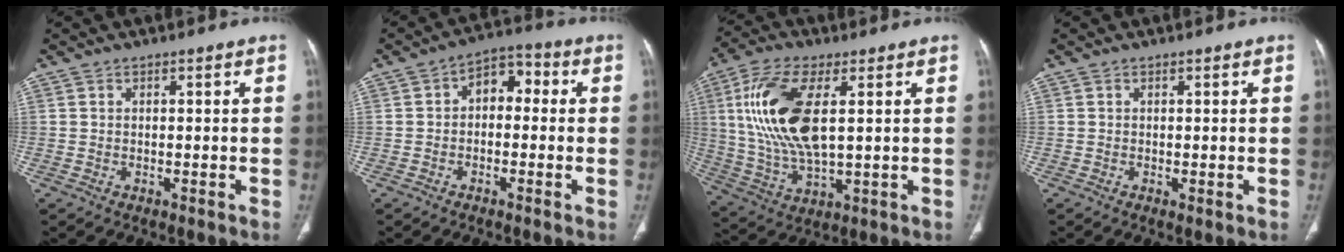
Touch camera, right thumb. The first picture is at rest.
{"total": 6.4, "force": [0.1, 4.4, 4.7], "torque": [-0.041, 0.030, -0.014]}
{"total": 17.1, "force": [3.5, 7.4, 15.1], "torque": [-0.318, -0.010, 0.073]}
{"total": 0.8, "force": [-0.1, 0.2, 0.8], "torque": [-0.015, -0.005, -0.001]}